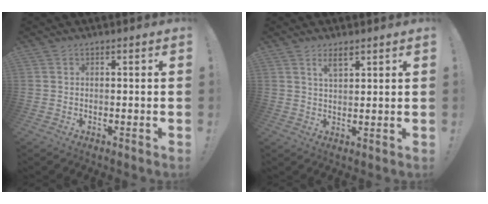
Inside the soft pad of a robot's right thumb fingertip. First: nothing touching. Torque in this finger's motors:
{"motor_torque": [0.07, 0.03, 0.40, 0.36, -0.03]}